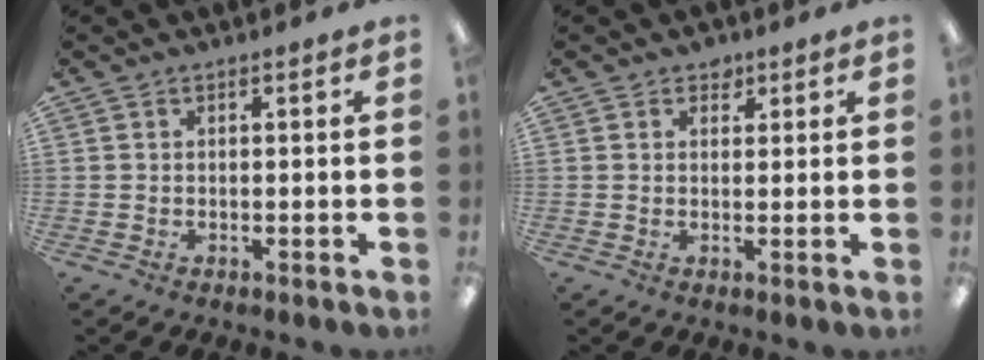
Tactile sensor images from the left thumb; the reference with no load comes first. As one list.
[{"total": 2.5, "force": [1.7, 1.7, 0.6], "torque": [0.002, -0.003, 0.029]}]